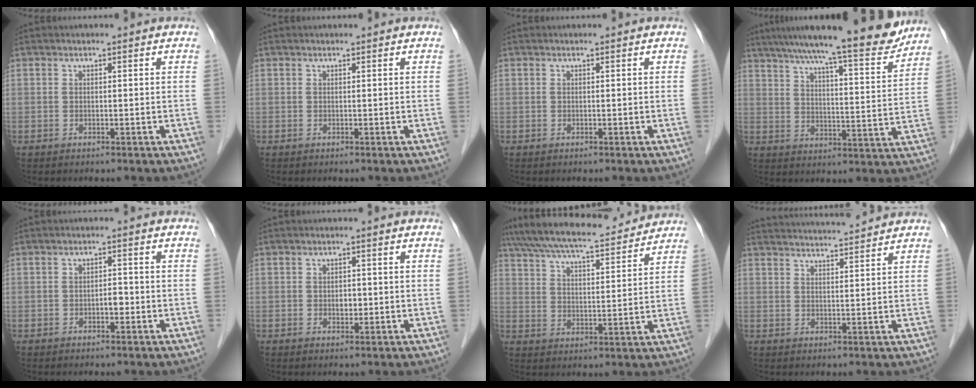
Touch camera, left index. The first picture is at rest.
{"total": 0.0}
{"total": 0.0}
{"total": 17.9, "force": [15.6, 0.8, 8.7], "torque": [-0.130, -0.006, 0.219]}
{"total": 1.6, "force": [-0.6, 0.7, 1.2], "torque": [-0.017, 0.003, -0.011]}
{"total": 1.5, "force": [-0.2, 1.0, 1.1], "torque": [-0.019, 0.001, 0.000]}
{"total": 18.1, "force": [16.4, 2.8, 7.2], "torque": [-0.135, 0.035, 0.246]}
{"total": 10.2, "force": [9.7, -0.5, 3.1], "torque": [-0.056, 0.017, 0.139]}